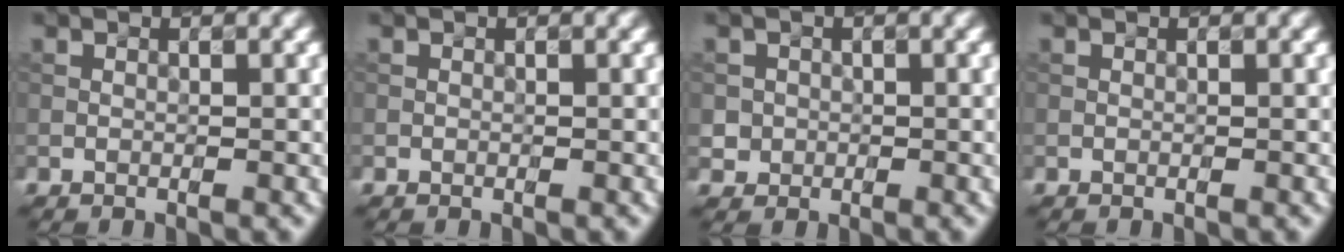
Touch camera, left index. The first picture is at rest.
{"total": 0.0}
{"total": 1.4, "force": [-0.1, 1.4, 0.0], "torque": [0.013, -0.004, 0.001]}
{"total": 0.0}